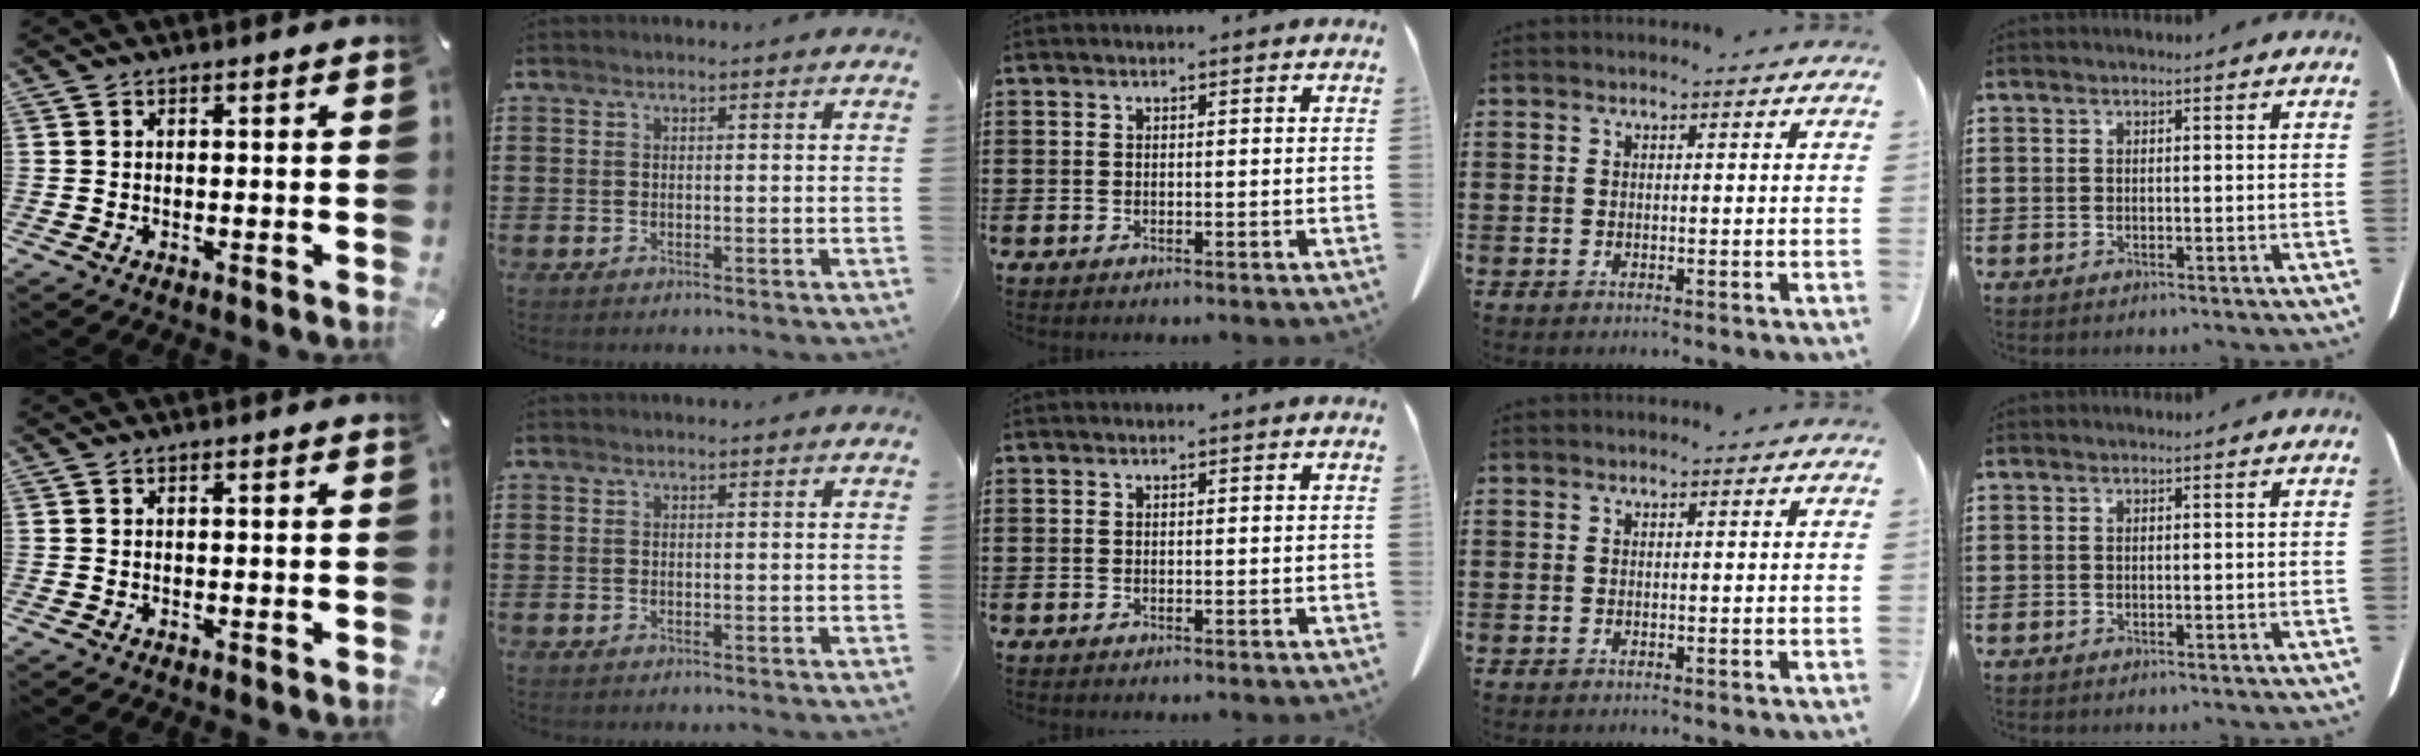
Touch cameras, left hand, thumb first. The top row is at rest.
{}